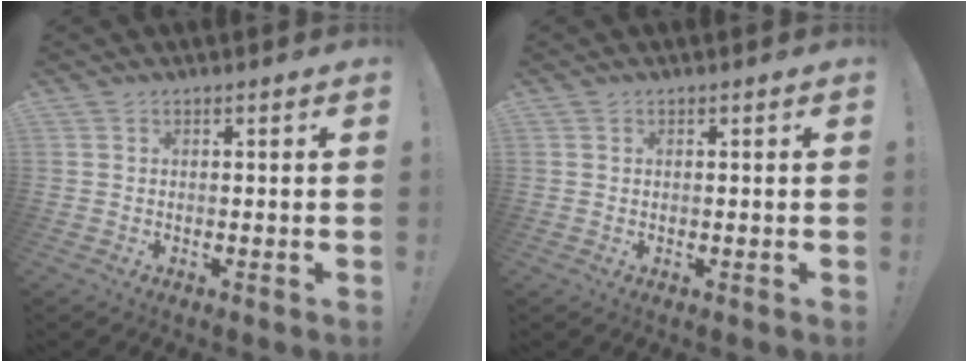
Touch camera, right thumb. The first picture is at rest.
{"total": 0.0}